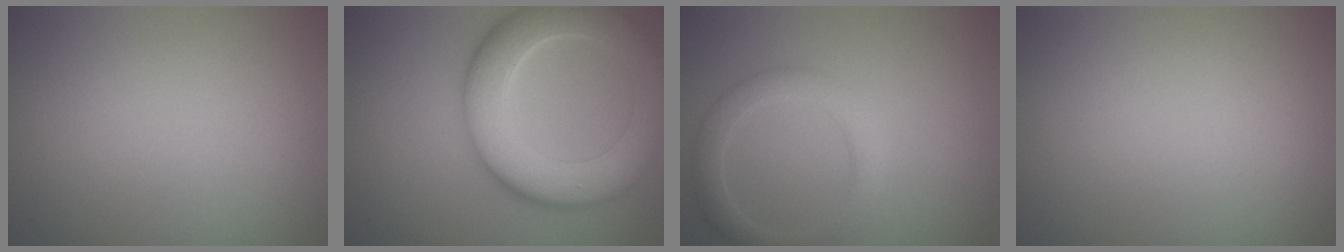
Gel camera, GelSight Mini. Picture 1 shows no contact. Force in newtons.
{"total": 8.9, "press": 8.8, "slide": 0.9}
{"total": 2.8, "press": 2.8, "slide": 0.2}
{"total": 0.0}